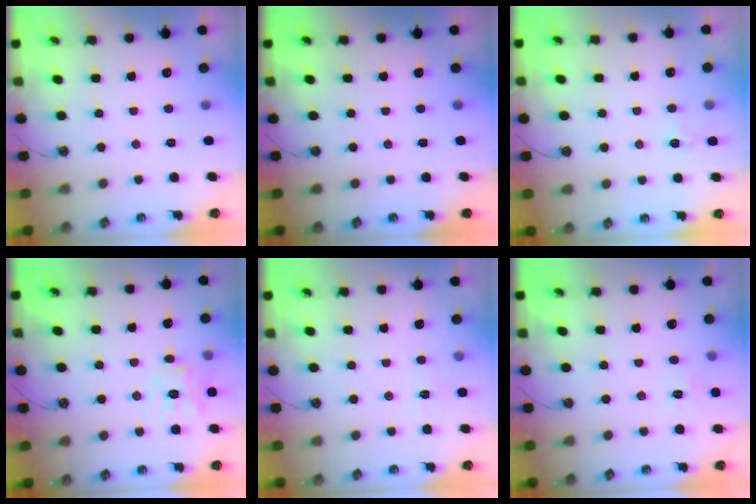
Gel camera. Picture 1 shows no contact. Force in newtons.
{"total": 0.0}
{"total": 3.4, "press": 3.3, "slide": 0.5}
{"total": 13.0, "press": 13.0, "slide": 1.2}
{"total": 4.8, "press": 4.7, "slide": 0.5}
{"total": 6.1, "press": 6.1, "slide": 0.7}